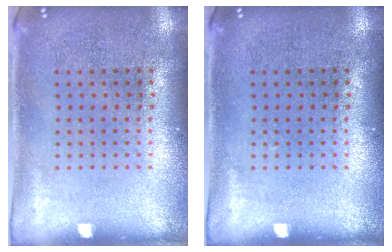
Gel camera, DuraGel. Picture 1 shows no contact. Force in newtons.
{"total": 0.0}